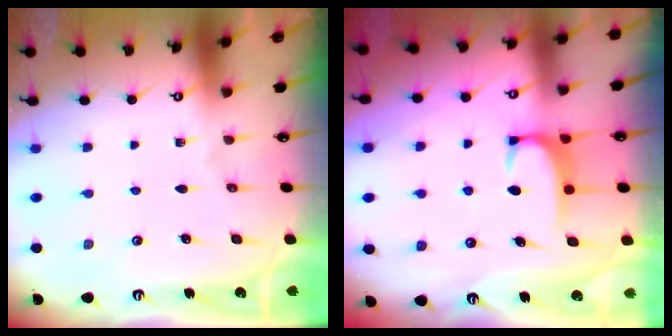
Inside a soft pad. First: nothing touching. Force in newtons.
{"total": 1.9, "press": 1.8, "slide": 0.5}